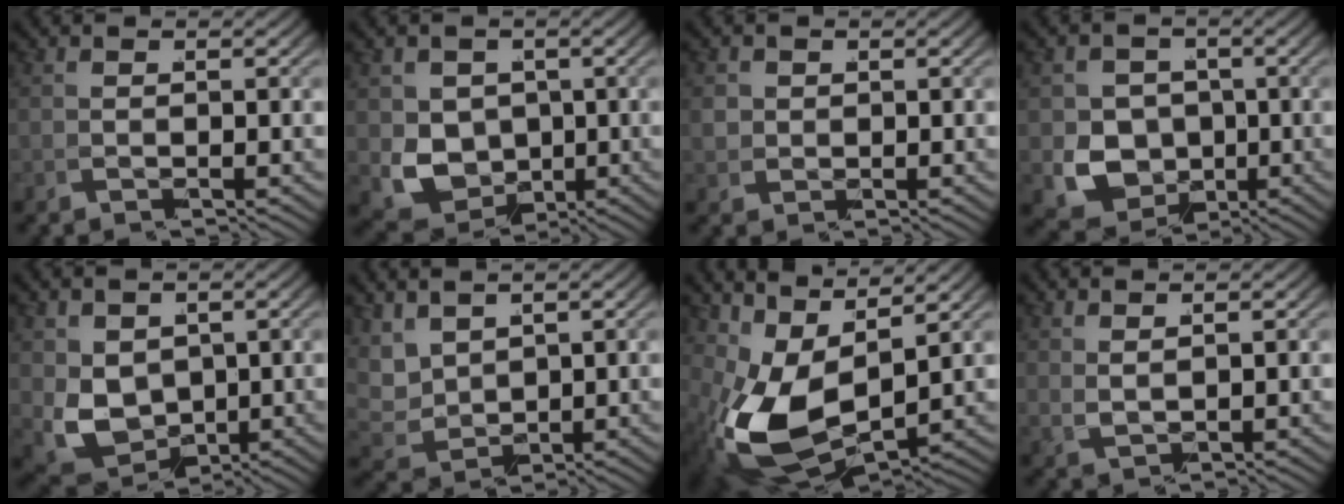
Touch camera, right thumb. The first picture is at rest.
{"total": 8.1, "force": [-0.6, 6.7, 4.5], "torque": [-0.112, -0.057, 0.018]}
{"total": 2.5, "force": [0.8, 2.1, 1.0], "torque": [-0.030, -0.010, 0.024]}
{"total": 9.9, "force": [-1.8, 8.6, 4.6], "torque": [-0.107, -0.053, -0.012]}
{"total": 6.7, "force": [0.2, 5.1, 4.3], "torque": [-0.111, -0.051, 0.035]}
{"total": 5.2, "force": [1.7, 3.8, 3.2], "torque": [-0.089, -0.023, 0.055]}
{"total": 10.4, "force": [0.1, 5.9, 8.5], "torque": [-0.197, -0.048, 0.030]}
{"total": 2.0, "force": [1.8, 0.2, 0.7], "torque": [-0.016, 0.000, 0.048]}